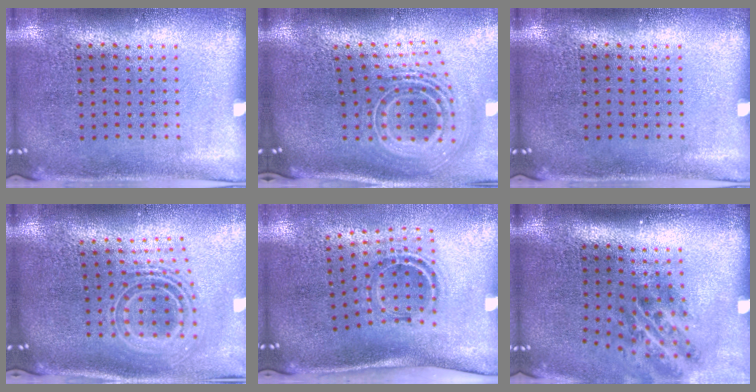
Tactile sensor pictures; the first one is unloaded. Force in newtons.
{"total": 2.8, "press": 1.9, "slide": 2.1}
{"total": 0.0}
{"total": 2.3, "press": 1.7, "slide": 1.6}
{"total": 1.1, "press": 1.0, "slide": 0.5}
{"total": 2.1, "press": 1.3, "slide": 1.7}